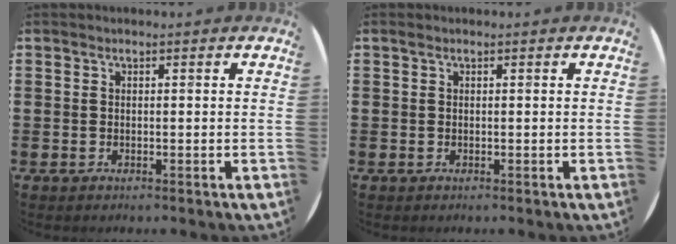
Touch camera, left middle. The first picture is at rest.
{"total": 0.0}